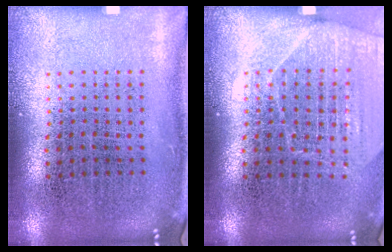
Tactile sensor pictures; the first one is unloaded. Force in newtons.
{"total": 1.6, "press": 1.6, "slide": 0.1}